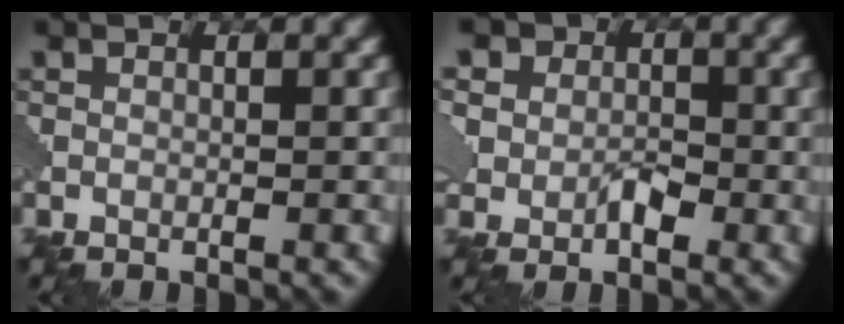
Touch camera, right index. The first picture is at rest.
{"total": 6.6, "force": [1.2, 5.4, 3.5], "torque": [-0.032, 0.021, -0.020]}